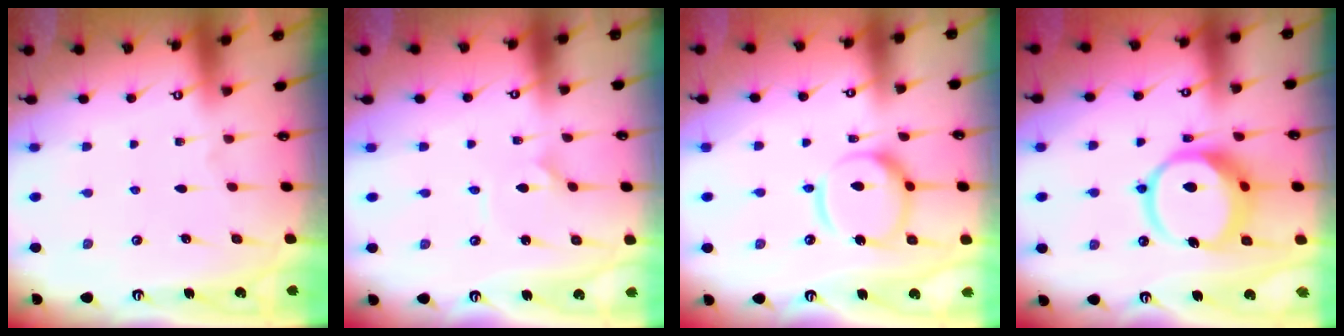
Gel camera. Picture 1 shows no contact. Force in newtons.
{"total": 0.7, "press": 0.7, "slide": 0.0}
{"total": 13.5, "press": 13.5, "slide": 1.3}
{"total": 14.5, "press": 14.4, "slide": 1.7}